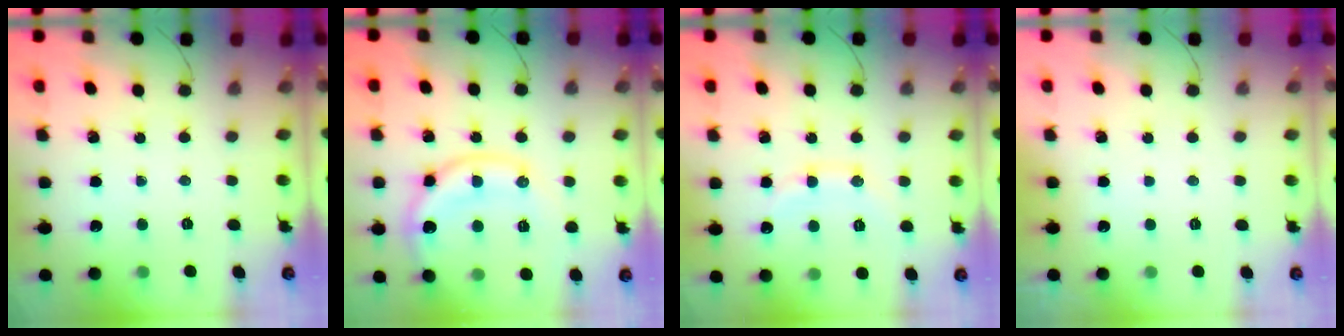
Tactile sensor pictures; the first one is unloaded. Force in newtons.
{"total": 12.4, "press": 12.4, "slide": 0.4}
{"total": 9.8, "press": 9.7, "slide": 1.2}
{"total": 3.0, "press": 3.0, "slide": 0.1}